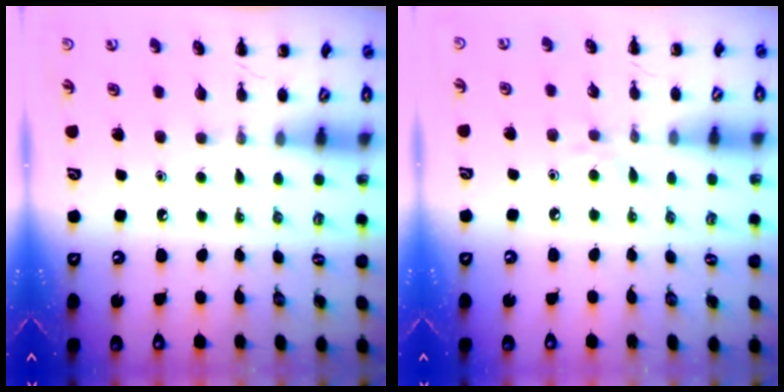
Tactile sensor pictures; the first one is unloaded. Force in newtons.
{"total": 4.1, "press": 3.8, "slide": 1.5}